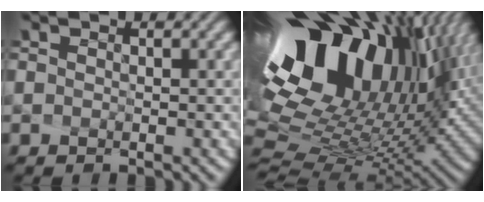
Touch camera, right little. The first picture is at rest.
{"total": 17.1, "force": [7.3, 8.0, 13.3], "torque": [-0.255, 0.007, 0.158]}